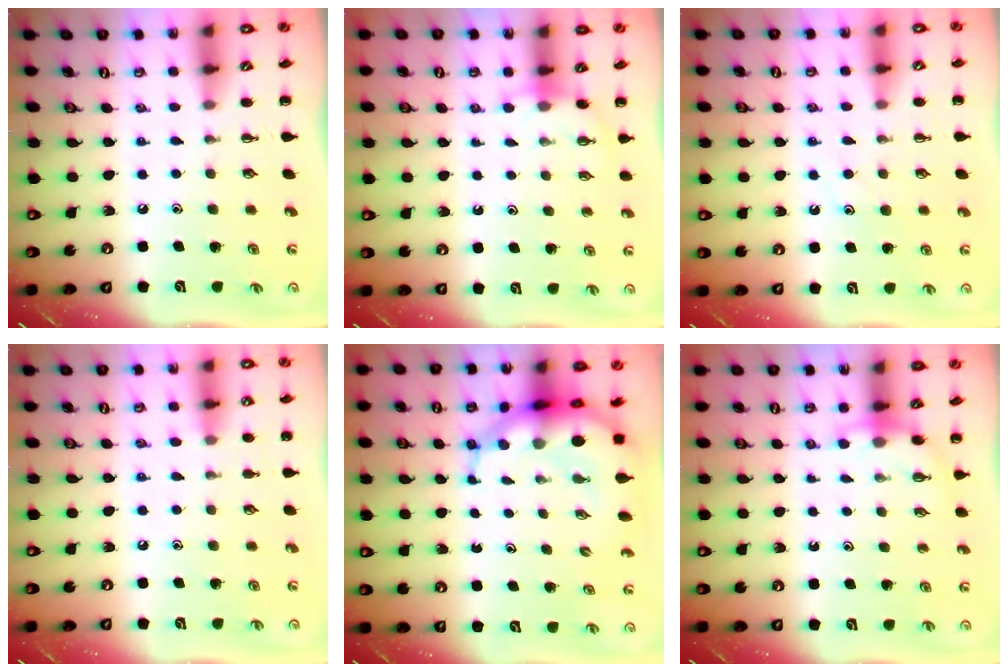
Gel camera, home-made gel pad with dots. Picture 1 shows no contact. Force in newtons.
{"total": 3.8, "press": 3.7, "slide": 1.1}
{"total": 8.0, "press": 8.0, "slide": 1.0}
{"total": 7.1, "press": 6.6, "slide": 2.6}
{"total": 10.7, "press": 10.3, "slide": 2.9}
{"total": 3.7, "press": 3.6, "slide": 0.9}